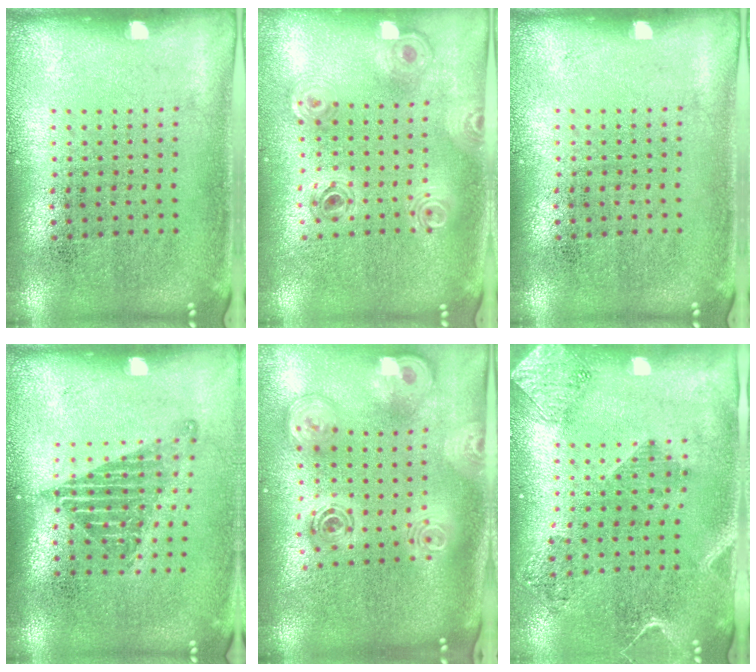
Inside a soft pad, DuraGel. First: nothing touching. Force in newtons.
{"total": 0.8, "press": 0.8, "slide": 0.1}
{"total": 0.0}
{"total": 1.3, "press": 1.1, "slide": 0.7}
{"total": 2.8, "press": 2.0, "slide": 2.0}
{"total": 1.9, "press": 1.6, "slide": 1.0}